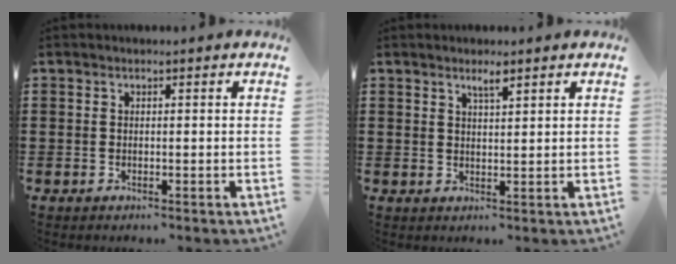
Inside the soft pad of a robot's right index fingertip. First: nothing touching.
{"total": 2.1, "force": [1.6, 0.3, 1.4], "torque": [-0.022, -0.002, 0.025]}